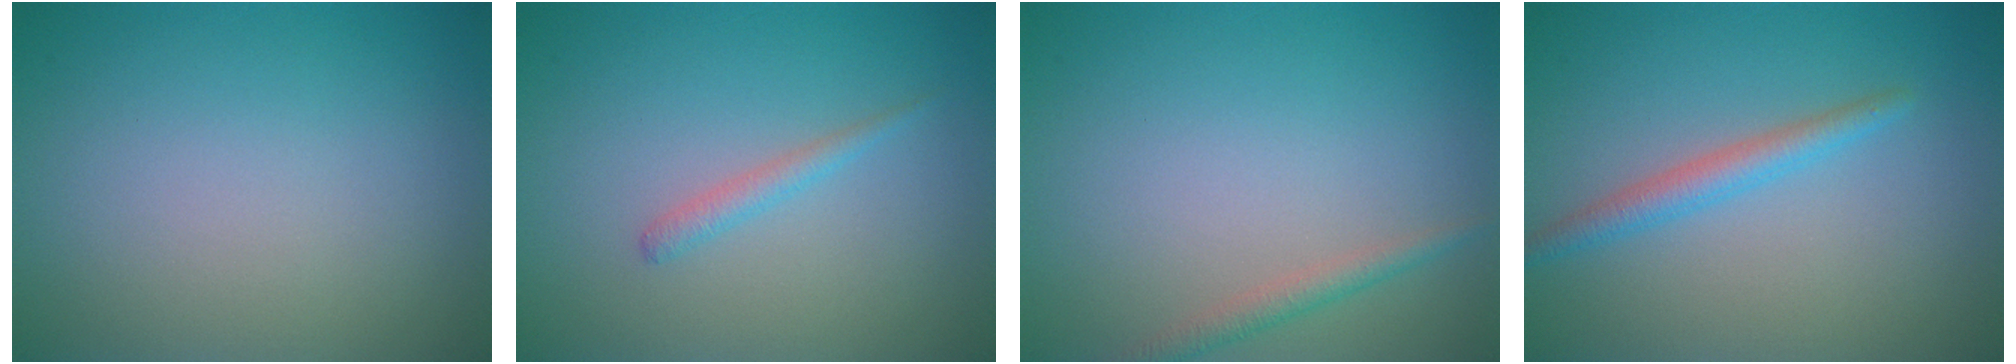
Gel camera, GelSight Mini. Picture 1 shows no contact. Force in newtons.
{"total": 1.2, "press": 1.1, "slide": 0.1}
{"total": 1.5, "press": 1.5, "slide": 0.0}
{"total": 2.2, "press": 2.2, "slide": 0.0}